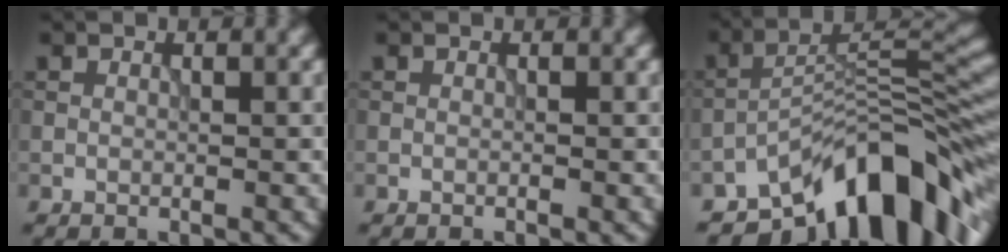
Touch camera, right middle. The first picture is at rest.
{"total": 0.0}
{"total": 11.9, "force": [-8.1, 4.2, 7.7], "torque": [-0.093, 0.014, -0.155]}